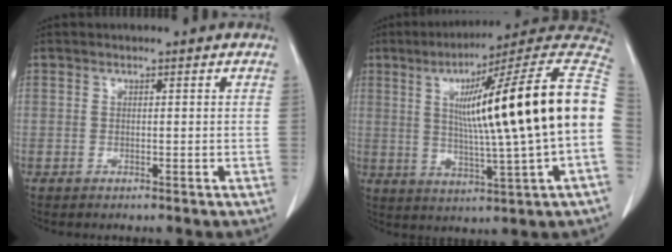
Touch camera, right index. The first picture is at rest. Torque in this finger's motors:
{"motor_torque": [1.60, -0.54, 1.05, 0.21]}